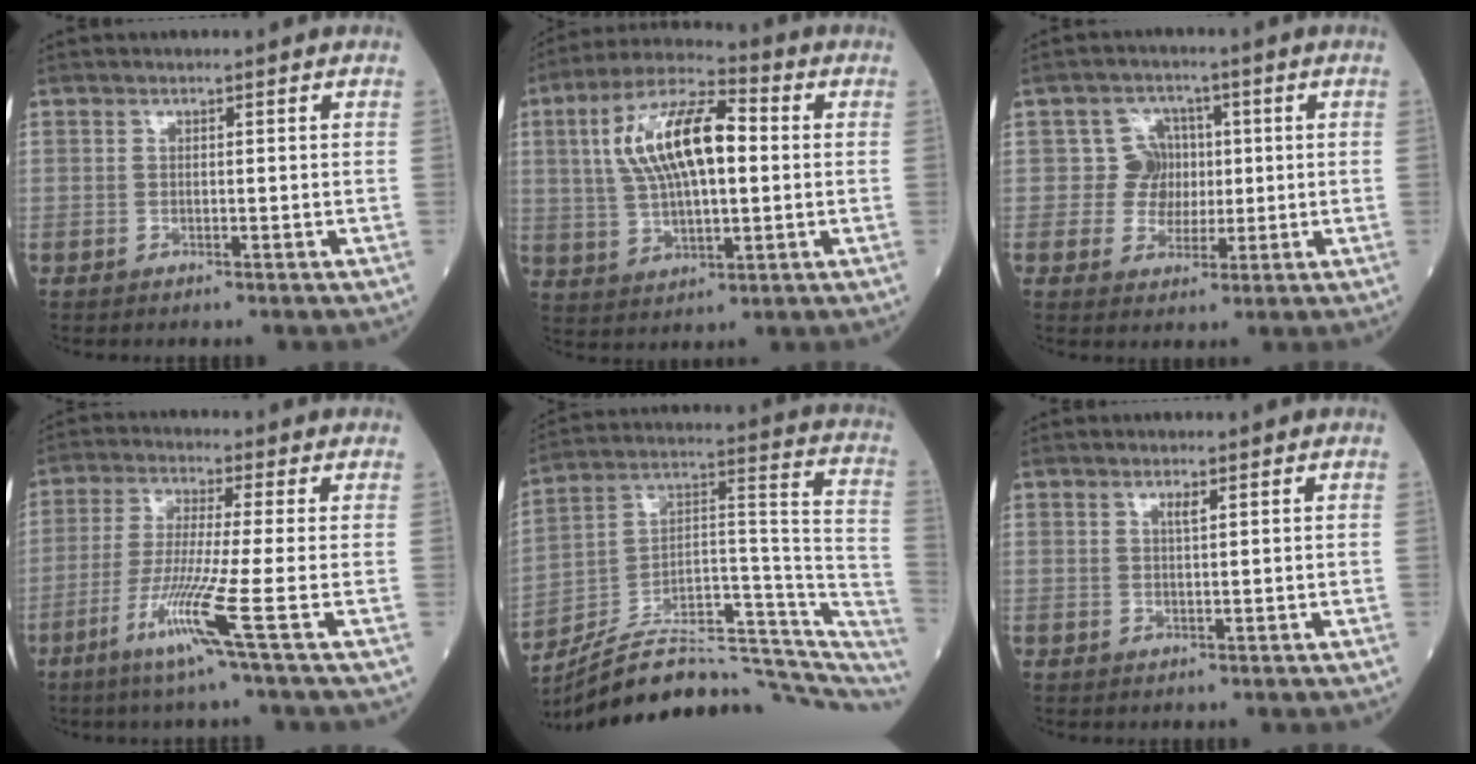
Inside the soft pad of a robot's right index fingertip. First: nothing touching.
{"total": 14.4, "force": [2.3, 5.1, 13.3], "torque": [-0.261, 0.028, 0.039]}
{"total": 4.9, "force": [0.4, 4.8, 0.6], "torque": [0.003, 0.015, 0.009]}
{"total": 8.9, "force": [-4.0, -2.1, 7.6], "torque": [-0.151, -0.030, -0.084]}
{"total": 25.1, "force": [-20.8, 6.6, 12.5], "torque": [-0.142, 0.051, -0.304]}
{"total": 1.1, "force": [0.6, 0.0, 0.9], "torque": [-0.022, -0.002, 0.012]}